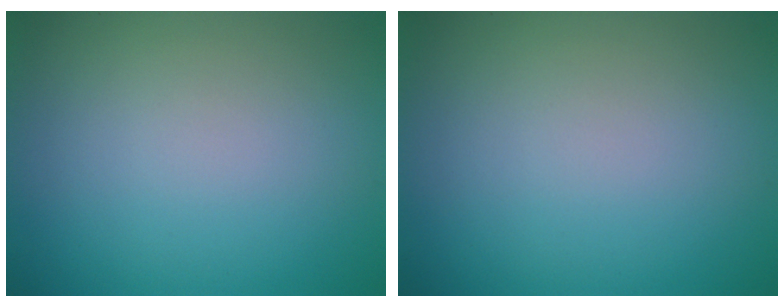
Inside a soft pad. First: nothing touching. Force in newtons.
{"total": 0.0}